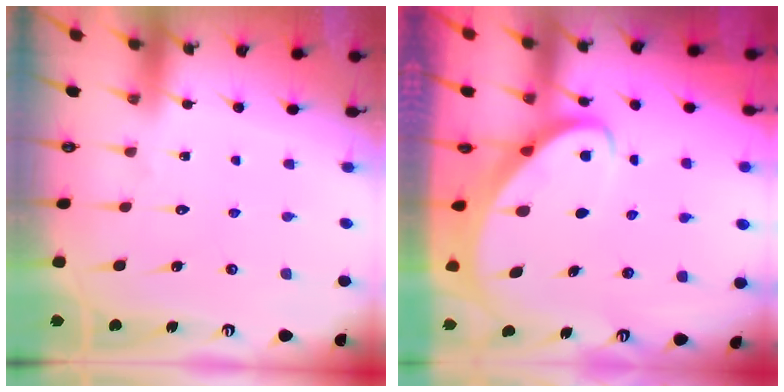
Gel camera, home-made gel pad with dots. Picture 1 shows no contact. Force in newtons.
{"total": 3.3, "press": 3.2, "slide": 0.4}